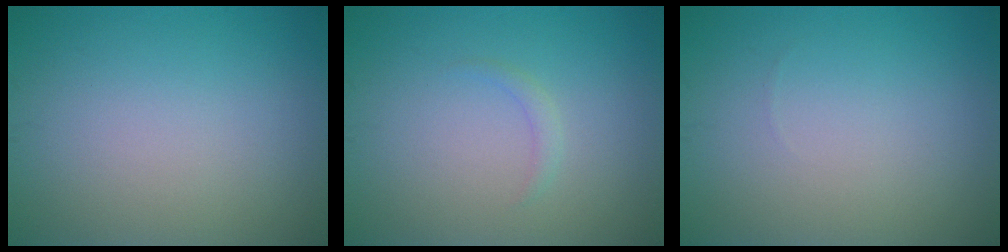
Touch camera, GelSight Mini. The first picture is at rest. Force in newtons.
{"total": 0.8, "press": 0.8, "slide": 0.0}
{"total": 0.0}